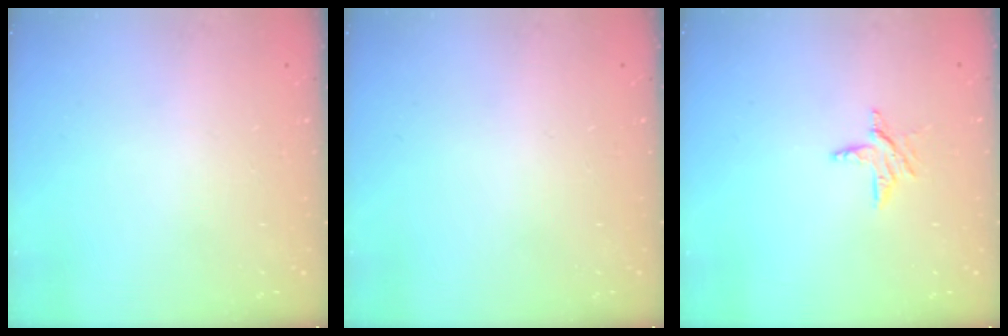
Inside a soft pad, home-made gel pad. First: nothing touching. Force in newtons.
{"total": 0.0}
{"total": 6.3, "press": 6.3, "slide": 0.3}